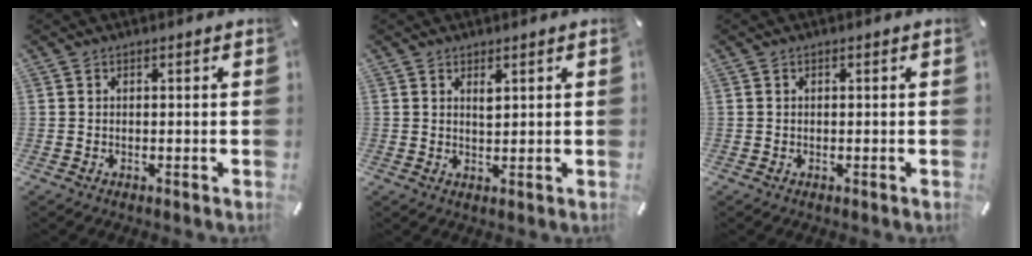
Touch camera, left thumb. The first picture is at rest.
{"total": 1.7, "force": [1.1, 0.7, 1.1], "torque": [-0.017, -0.003, 0.018]}
{"total": 0.0}